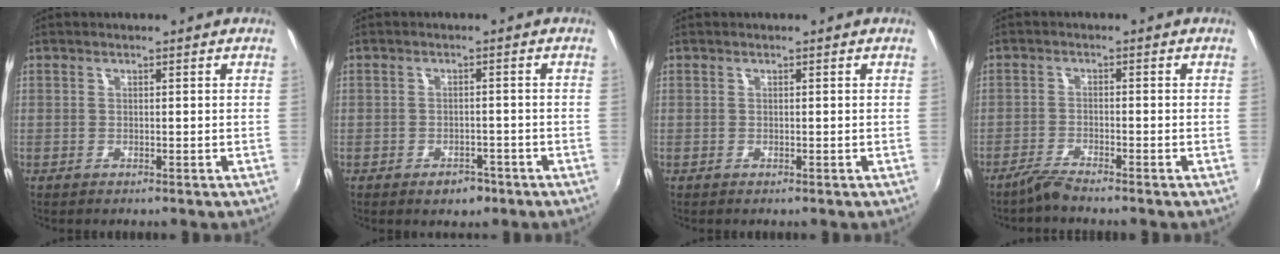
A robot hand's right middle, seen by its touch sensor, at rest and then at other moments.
{"total": 3.4, "force": [-2.3, 2.2, 1.3], "torque": [-0.026, 0.004, -0.025]}
{"total": 0.0}
{"total": 3.1, "force": [-2.9, -0.1, 1.2], "torque": [-0.038, -0.004, -0.060]}